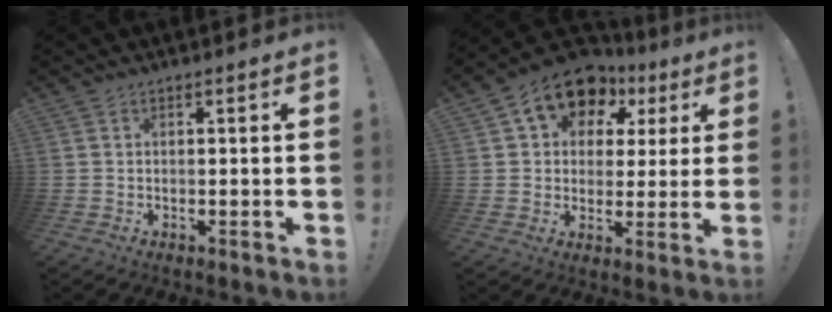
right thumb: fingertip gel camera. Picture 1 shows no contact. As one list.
[{"total": 13.4, "force": [7.3, 9.2, 6.3], "torque": [-0.103, -0.040, 0.134]}]